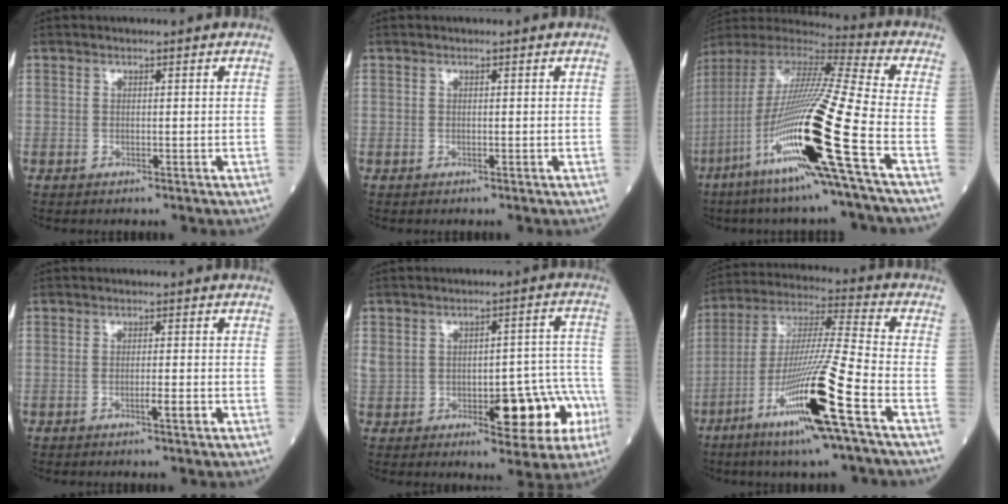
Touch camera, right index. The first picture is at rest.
{"total": 0.0}
{"total": 24.7, "force": [-9.2, -0.7, 22.9], "torque": [-0.456, -0.048, -0.180]}
{"total": 1.8, "force": [-0.7, 0.0, 1.7], "torque": [-0.030, -0.002, -0.010]}
{"total": 13.1, "force": [-2.8, 6.1, 11.2], "torque": [-0.134, 0.044, -0.015]}
{"total": 17.7, "force": [-7.8, -0.8, 15.8], "torque": [-0.325, -0.029, -0.146]}